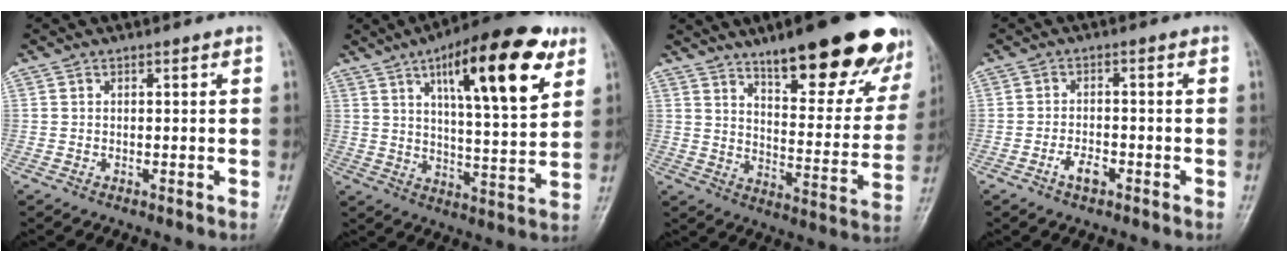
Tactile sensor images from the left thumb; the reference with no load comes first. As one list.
[{"total": 20.5, "force": [9.8, 6.1, 16.9], "torque": [-0.225, -0.028, 0.146]}, {"total": 24.2, "force": [16.2, 7.0, 16.6], "torque": [-0.180, -0.071, 0.229]}, {"total": 3.3, "force": [-1.9, 1.6, 2.2], "torque": [-0.038, 0.013, -0.034]}]